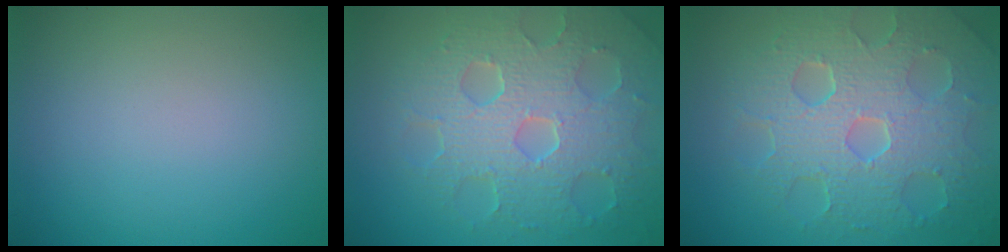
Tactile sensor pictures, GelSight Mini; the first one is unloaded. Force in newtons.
{"total": 8.6, "press": 6.0, "slide": 6.1}
{"total": 9.2, "press": 6.2, "slide": 6.8}